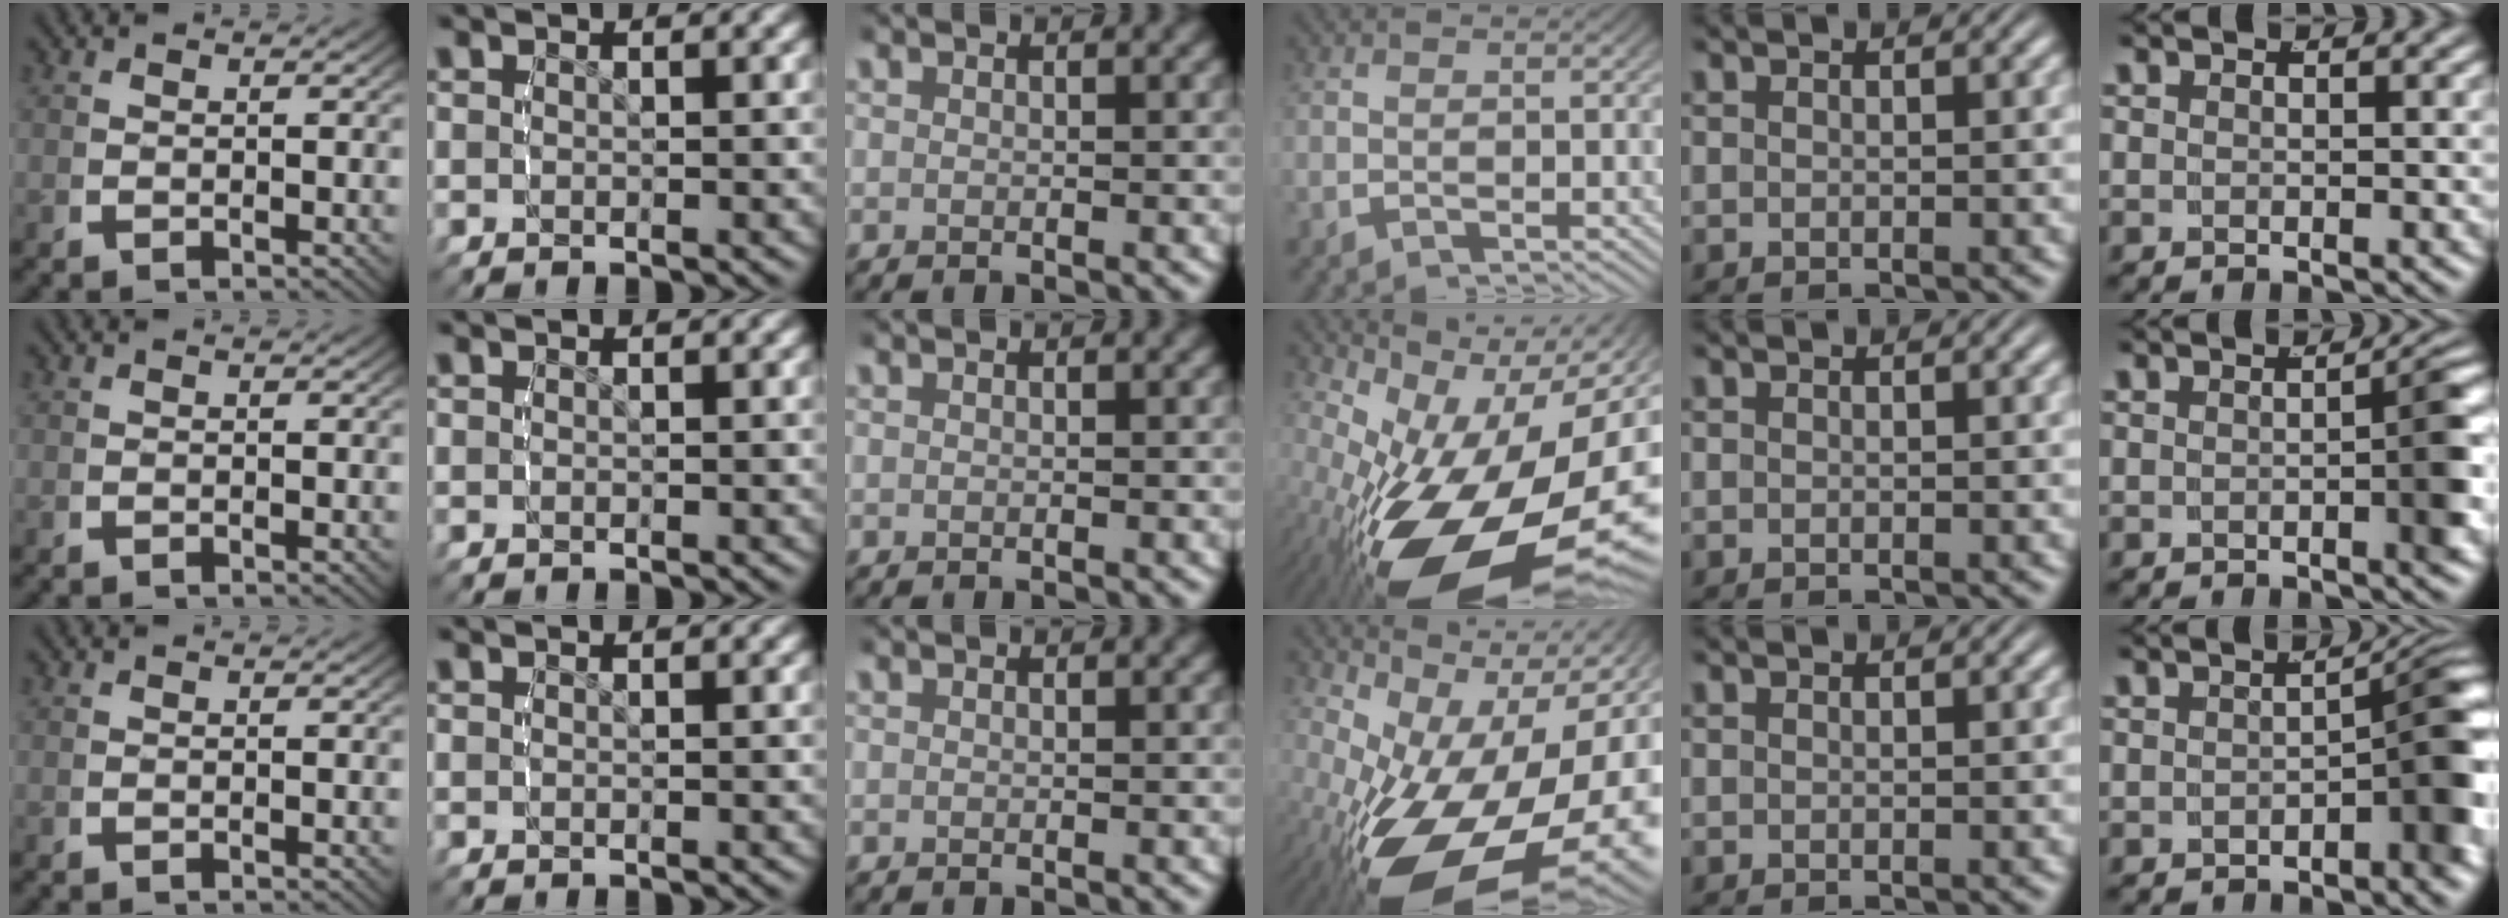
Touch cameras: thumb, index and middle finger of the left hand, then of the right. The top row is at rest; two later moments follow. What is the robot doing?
{"motion": "lift_and_place", "object": "button"}